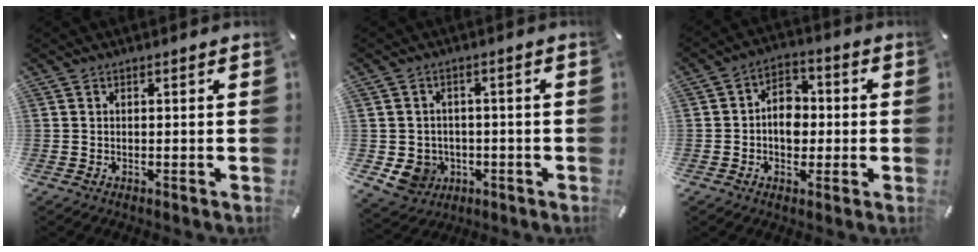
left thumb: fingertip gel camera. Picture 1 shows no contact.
{"total": 7.1, "force": [-1.9, 6.6, 1.8], "torque": [-0.048, 0.004, -0.035]}
{"total": 7.9, "force": [-1.0, 6.3, 4.6], "torque": [-0.071, 0.011, -0.020]}